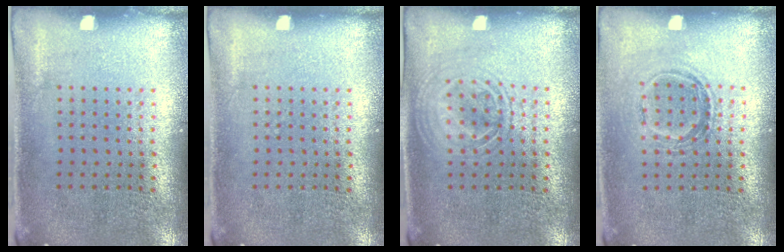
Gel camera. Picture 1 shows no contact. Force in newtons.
{"total": 0.0}
{"total": 1.2, "press": 1.2, "slide": 0.1}
{"total": 1.1, "press": 0.9, "slide": 0.6}